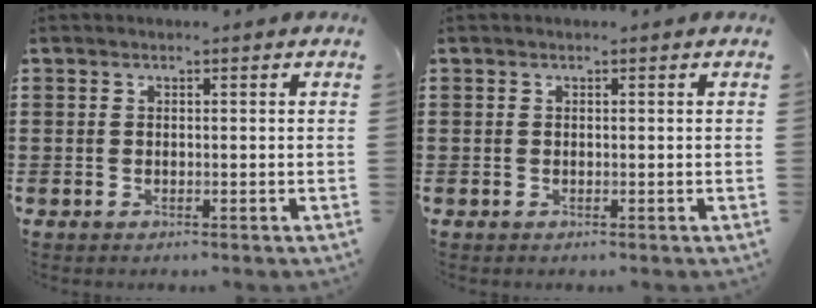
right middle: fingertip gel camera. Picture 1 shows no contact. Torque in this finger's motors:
{"motor_torque": [0.00, 0.00, 0.01, -0.01]}